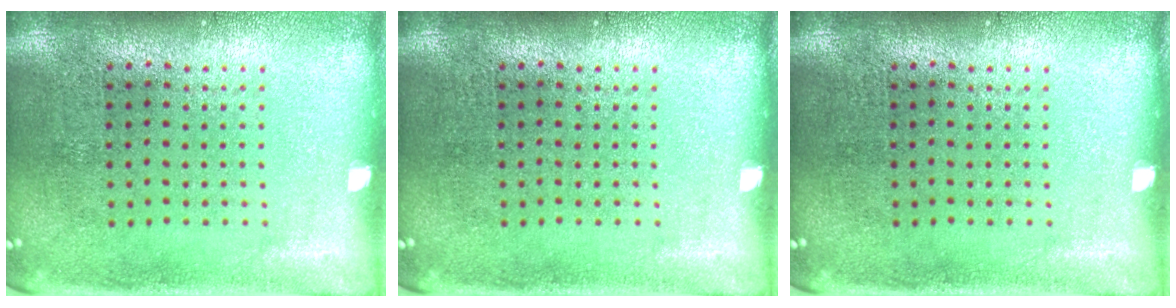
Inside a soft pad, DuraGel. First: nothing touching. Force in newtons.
{"total": 0.0}
{"total": 0.0}